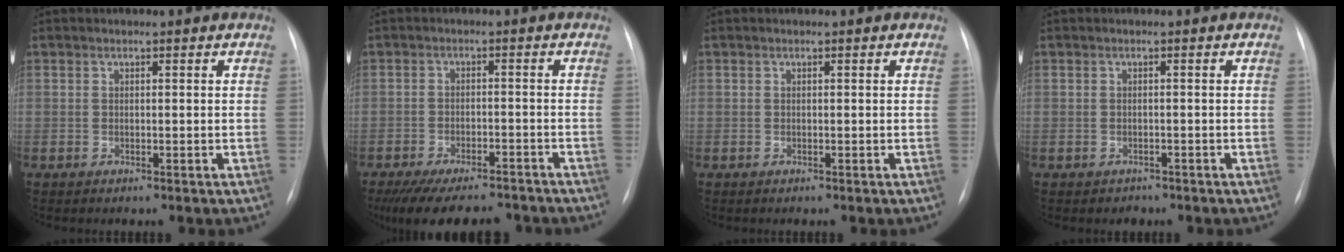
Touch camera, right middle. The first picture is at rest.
{"total": 14.1, "force": [-12.2, 3.8, 5.8], "torque": [-0.117, -0.009, -0.169]}
{"total": 0.0}
{"total": 1.3, "force": [-0.9, 0.9, 0.0], "torque": [-0.005, 0.003, -0.011]}